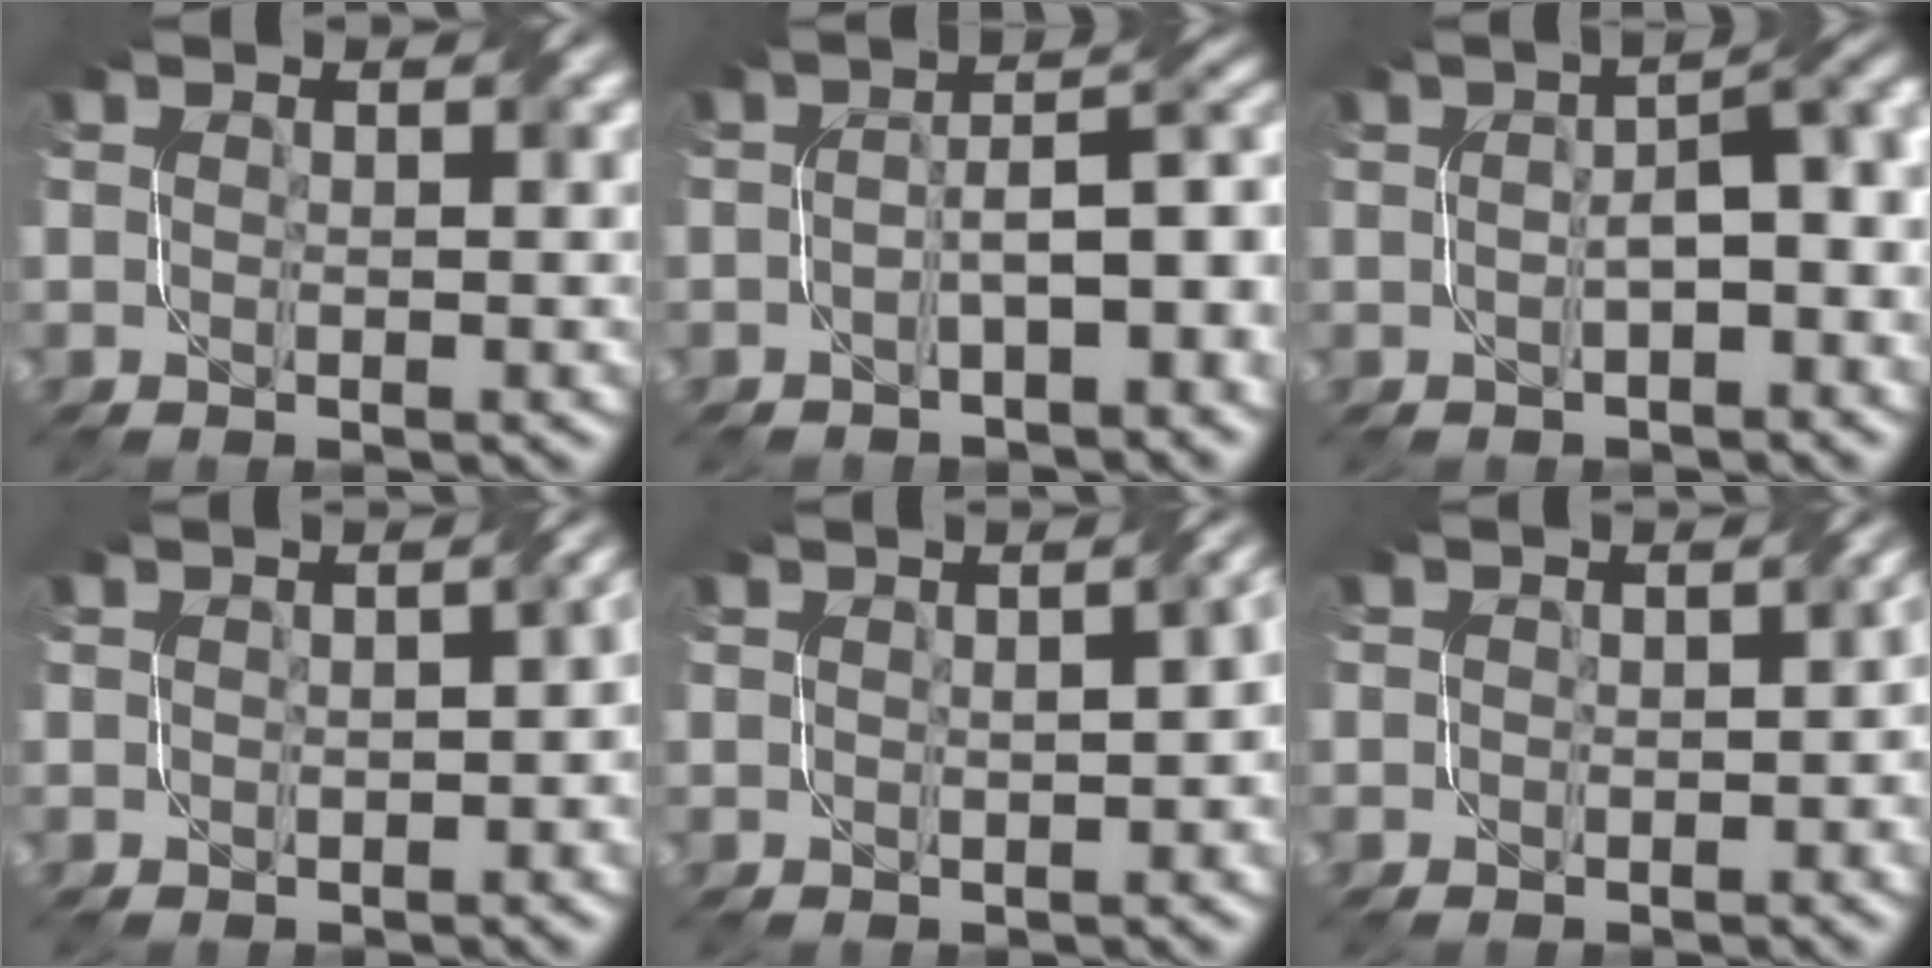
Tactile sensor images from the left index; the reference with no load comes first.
{"total": 6.4, "force": [-2.0, 2.5, 5.5], "torque": [-0.074, 0.015, -0.037]}
{"total": 5.6, "force": [-0.2, 1.9, 5.3], "torque": [-0.066, 0.010, 0.001]}
{"total": 3.7, "force": [-0.2, 2.2, 3.0], "torque": [-0.014, -0.001, 0.005]}
{"total": 3.6, "force": [-0.1, 1.6, 3.2], "torque": [-0.028, 0.002, 0.012]}
{"total": 3.7, "force": [-0.3, 2.7, 2.5], "torque": [-0.011, -0.004, -0.002]}